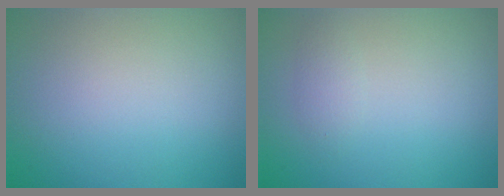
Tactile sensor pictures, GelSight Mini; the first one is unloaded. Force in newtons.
{"total": 1.0, "press": 1.0, "slide": 0.0}